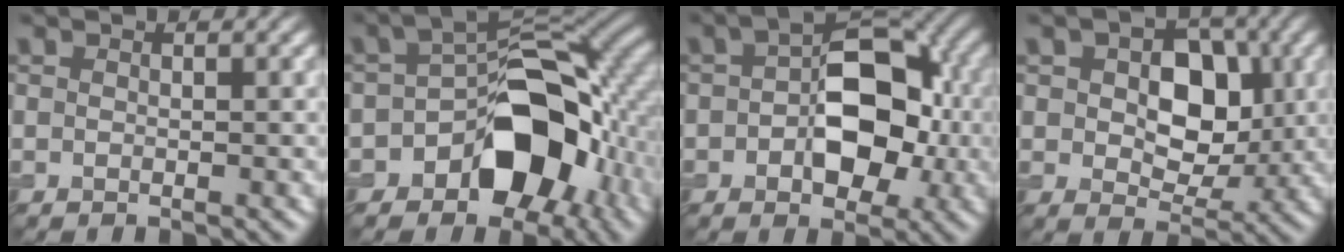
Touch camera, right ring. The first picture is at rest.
{"total": 10.6, "force": [-3.8, 6.7, 7.3], "torque": [-0.091, 0.013, -0.063]}
{"total": 8.3, "force": [-0.4, 4.9, 6.7], "torque": [-0.099, 0.014, -0.011]}
{"total": 6.7, "force": [1.0, 4.5, 4.9], "torque": [-0.075, 0.003, 0.015]}